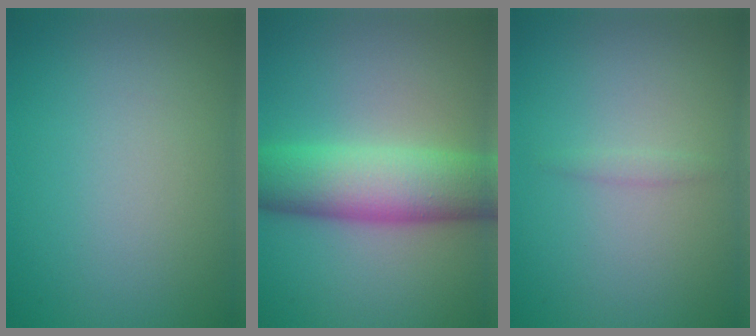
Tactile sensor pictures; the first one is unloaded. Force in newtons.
{"total": 8.0, "press": 8.0, "slide": 0.2}
{"total": 0.7, "press": 0.7, "slide": 0.1}